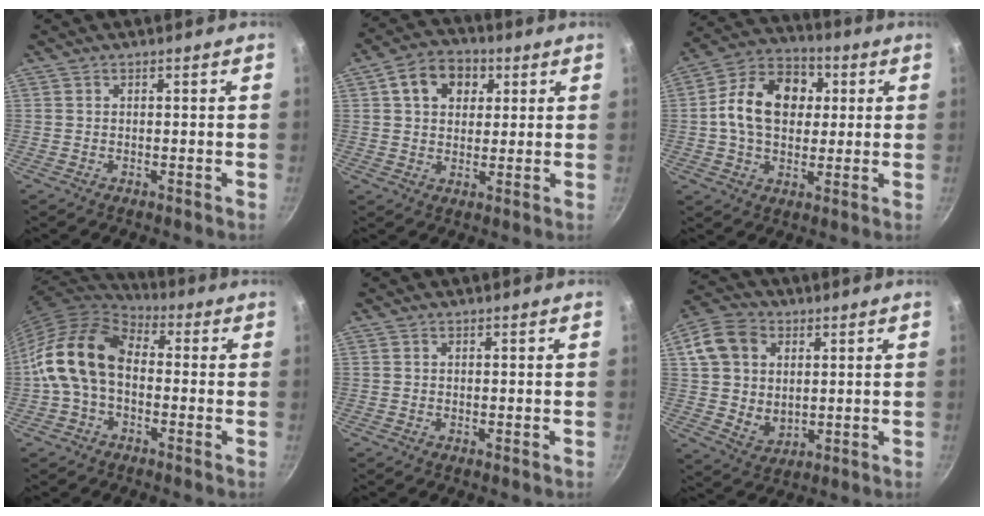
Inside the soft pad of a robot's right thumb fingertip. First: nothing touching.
{"total": 9.9, "force": [3.4, 7.4, 5.6], "torque": [-0.067, 0.006, 0.044]}
{"total": 15.9, "force": [2.2, 11.7, 10.5], "torque": [-0.147, 0.020, 0.020]}
{"total": 14.6, "force": [-0.6, 9.8, 10.9], "torque": [-0.187, 0.039, -0.030]}
{"total": 0.0}
{"total": 12.3, "force": [3.1, 9.7, 6.9], "torque": [-0.107, -0.010, 0.056]}